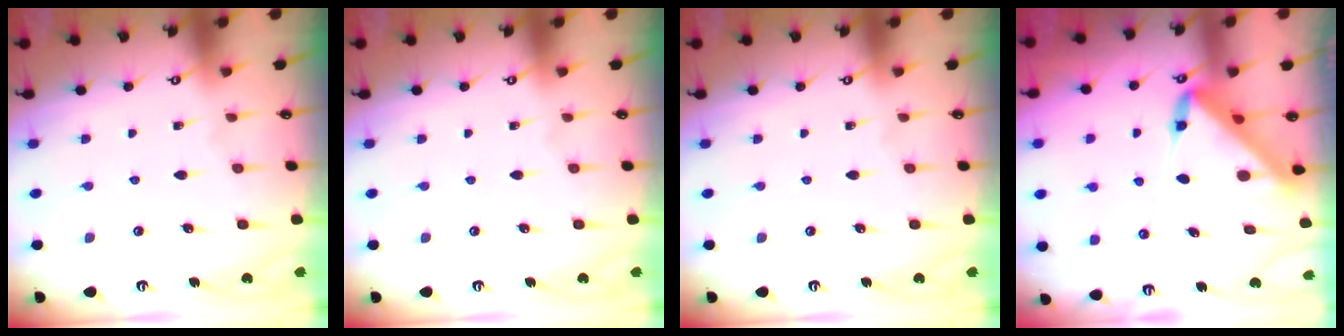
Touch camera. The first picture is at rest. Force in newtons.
{"total": 0.0}
{"total": 0.0}
{"total": 4.6, "press": 4.6, "slide": 0.4}